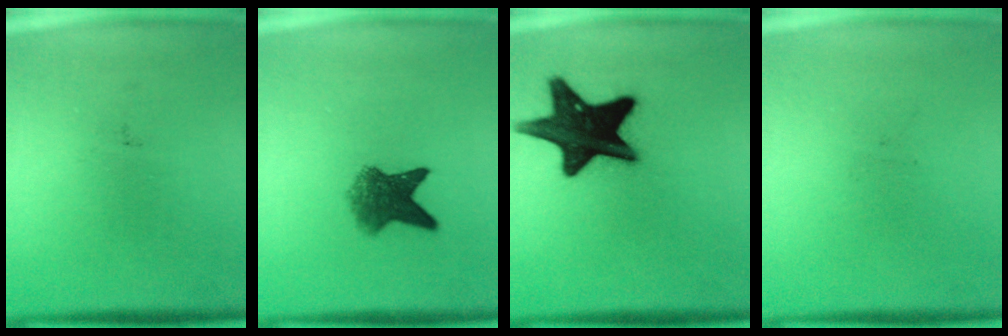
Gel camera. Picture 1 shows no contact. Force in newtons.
{"total": 5.8}
{"total": 18.3}
{"total": 0.0}